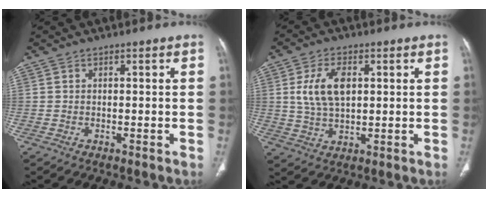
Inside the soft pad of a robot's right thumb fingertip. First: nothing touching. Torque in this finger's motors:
{"motor_torque": [0.76, 2.65, 0.89, 0.01, 0.12]}